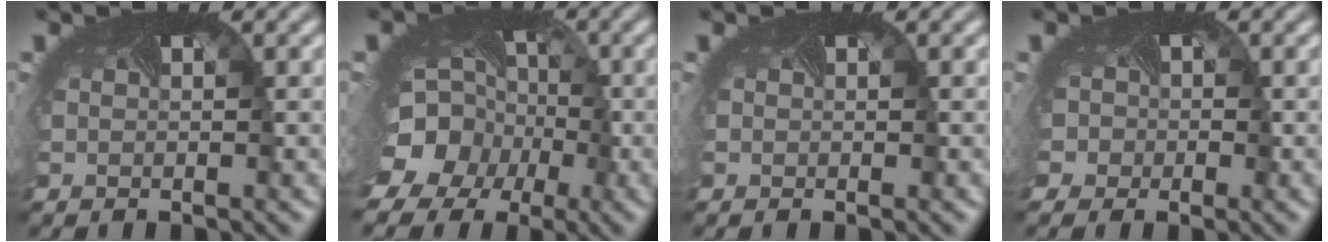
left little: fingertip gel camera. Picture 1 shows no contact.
{"total": 13.9, "force": [-5.0, 11.5, 6.0], "torque": [-0.132, -0.037, -0.083]}
{"total": 0.0}
{"total": 5.2, "force": [-0.9, 4.7, 2.1], "torque": [-0.031, 0.010, -0.038]}